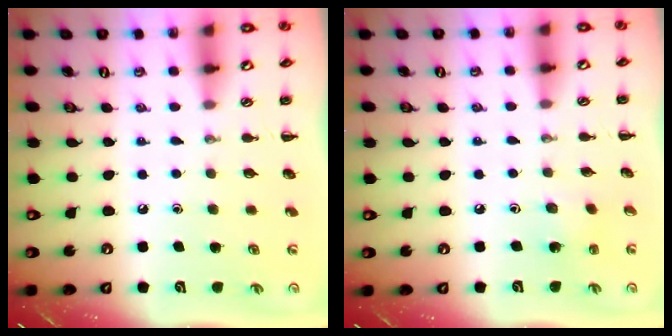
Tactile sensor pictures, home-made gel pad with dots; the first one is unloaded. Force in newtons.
{"total": 1.5, "press": 1.4, "slide": 0.5}